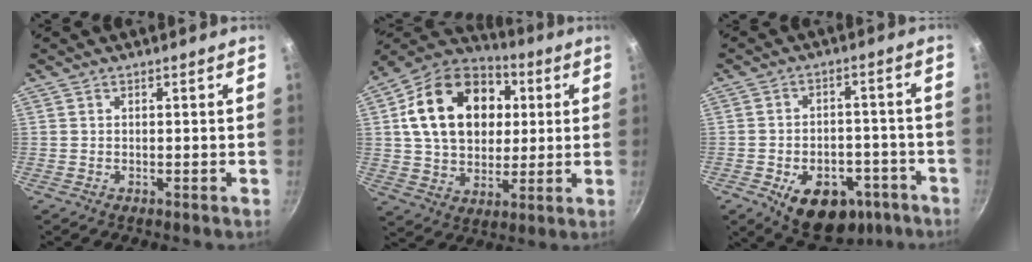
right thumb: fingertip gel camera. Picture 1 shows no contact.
{"total": 22.3, "force": [4.7, 16.3, 14.4], "torque": [-0.216, 0.015, 0.075]}
{"total": 15.2, "force": [-7.3, 9.7, 9.1], "torque": [-0.087, 0.037, -0.092]}